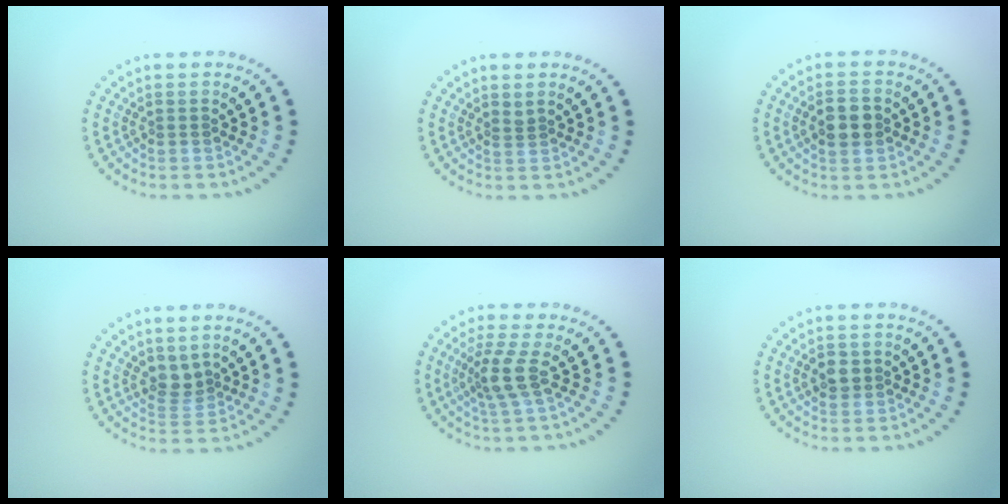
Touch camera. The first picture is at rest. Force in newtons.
{"total": 0.6, "press": 0.3, "slide": 0.5}
{"total": 3.1, "press": 3.0, "slide": 0.2}
{"total": 2.1, "press": 1.6, "slide": 1.4}
{"total": 2.8, "press": 2.2, "slide": 1.8}
{"total": 1.7, "press": 1.6, "slide": 0.5}